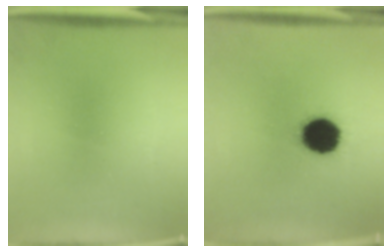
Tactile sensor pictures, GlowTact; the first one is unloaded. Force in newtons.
{"total": 13.9}